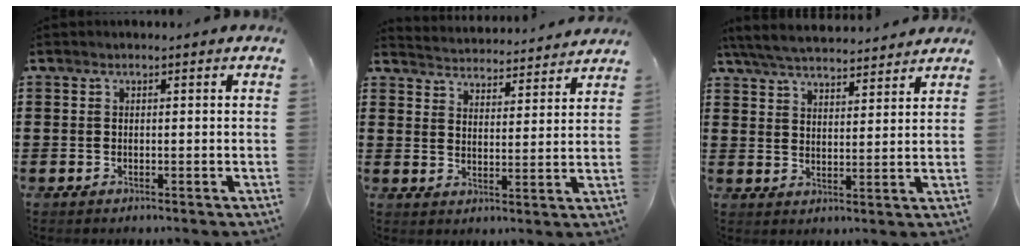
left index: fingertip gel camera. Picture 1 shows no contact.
{"total": 3.9, "force": [3.9, -0.4, -0.5], "torque": [-0.010, -0.031, 0.065]}
{"total": 5.7, "force": [5.5, 0.7, 1.6], "torque": [-0.052, -0.023, 0.098]}